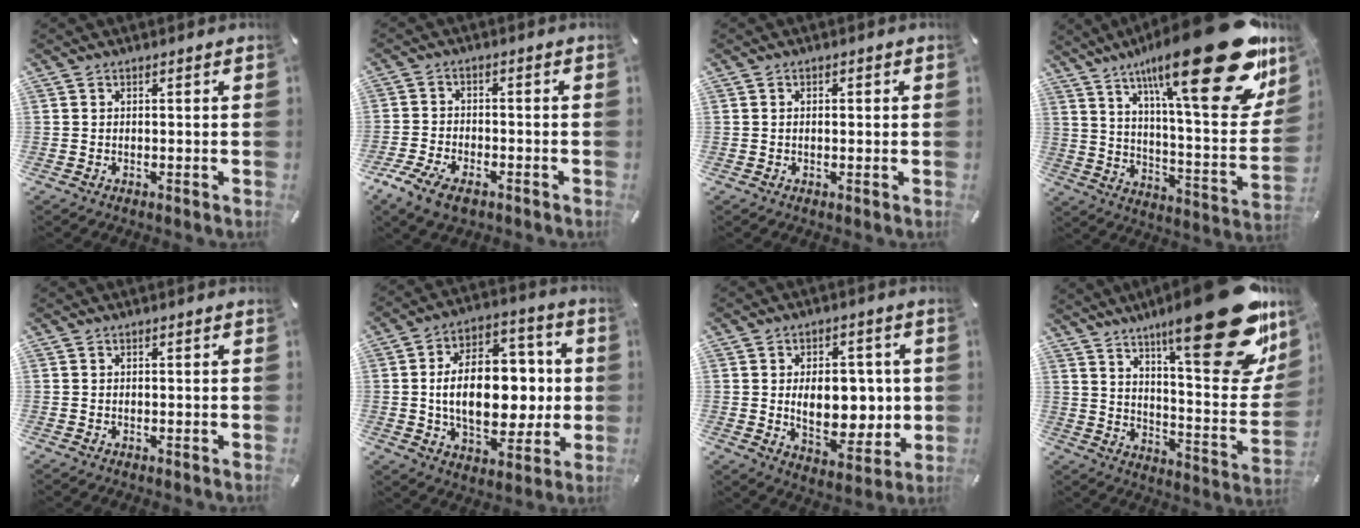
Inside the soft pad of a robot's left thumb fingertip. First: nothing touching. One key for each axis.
{"total": 6.5, "fx": -4.1, "fy": 3.4, "fz": 3.6, "tx": -0.088, "ty": 0.010, "tz": -0.078}
{"total": 1.0, "fx": -0.1, "fy": 0.6, "fz": 0.8, "tx": -0.017, "ty": 0.003, "tz": -0.002}
{"total": 34.7, "fx": 19.1, "fy": 10.7, "fz": 27.0, "tx": -0.408, "ty": -0.133, "tz": 0.306}
{"total": 0.0}
{"total": 19.6, "fx": -0.1, "fy": 12.8, "fz": 14.9, "tx": -0.257, "ty": -0.001, "tz": -0.003}
{"total": 13.5, "fx": 0.5, "fy": 8.6, "fz": 10.4, "tx": -0.138, "ty": -0.005, "tz": 0.010}
{"total": 31.7, "fx": 18.8, "fy": 10.4, "fz": 23.4, "tx": -0.307, "ty": -0.138, "tz": 0.308}